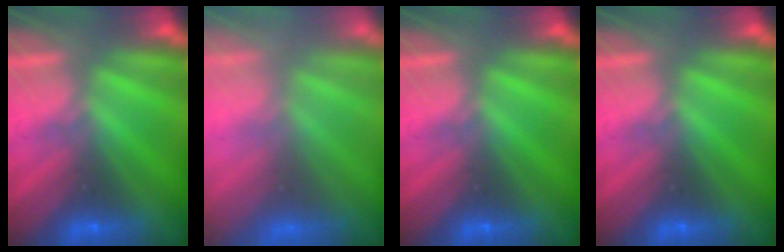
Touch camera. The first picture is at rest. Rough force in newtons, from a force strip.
{"total": 9.0}
{"total": 0.0}
{"total": 0.0}